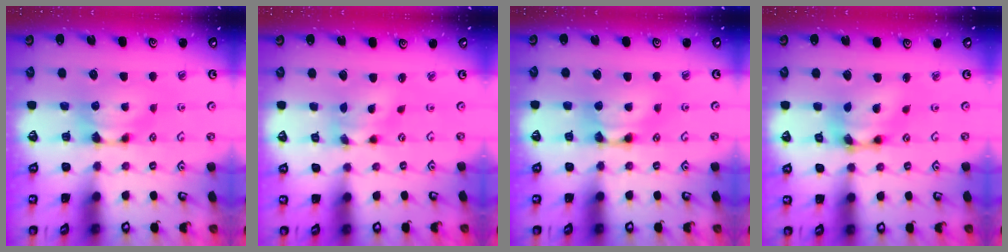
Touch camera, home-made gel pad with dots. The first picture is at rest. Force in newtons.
{"total": 2.6, "press": 2.1, "slide": 1.6}
{"total": 2.2, "press": 2.2, "slide": 0.1}
{"total": 6.6, "press": 6.2, "slide": 2.4}